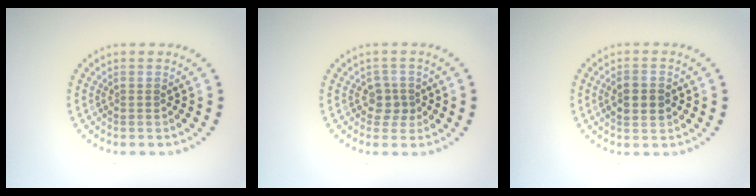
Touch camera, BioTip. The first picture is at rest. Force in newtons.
{"total": 1.8, "press": 1.5, "slide": 1.0}
{"total": 2.4, "press": 2.4, "slide": 0.1}